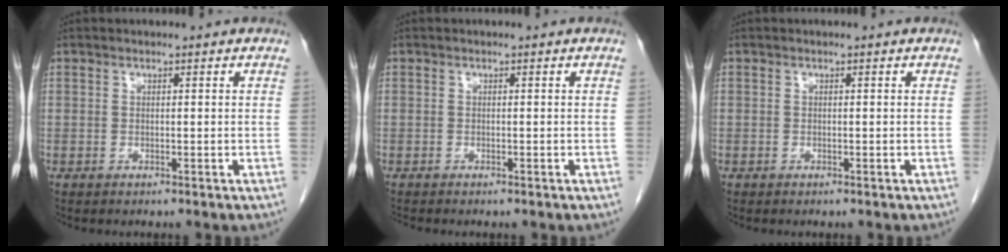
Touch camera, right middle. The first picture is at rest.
{"total": 0.8, "force": [-0.7, 0.0, 0.3], "torque": [-0.005, -0.002, -0.010]}
{"total": 0.0}